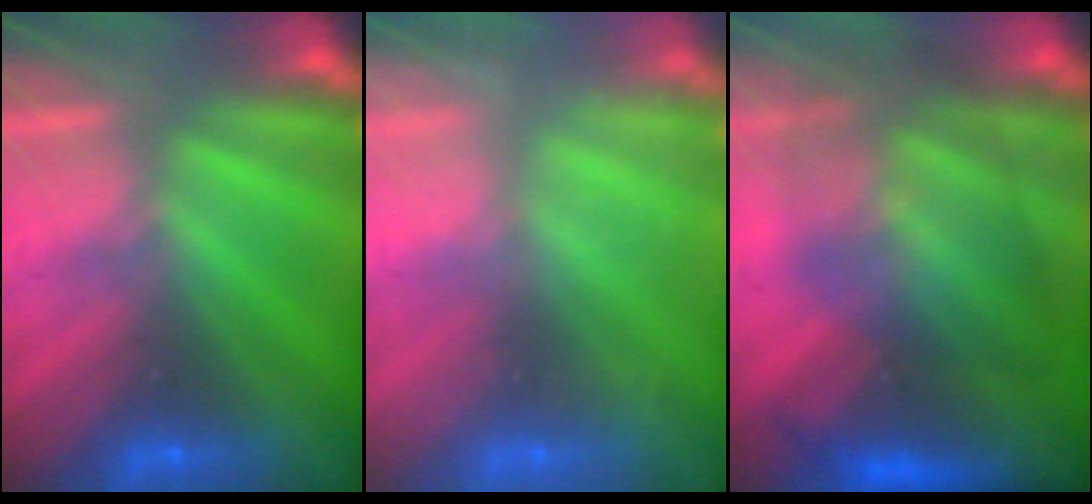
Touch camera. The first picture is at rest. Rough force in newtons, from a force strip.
{"total": 2.4}
{"total": 7.3}